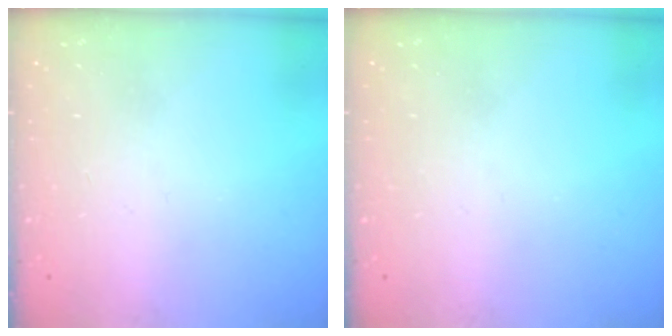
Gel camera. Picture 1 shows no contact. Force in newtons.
{"total": 0.0}